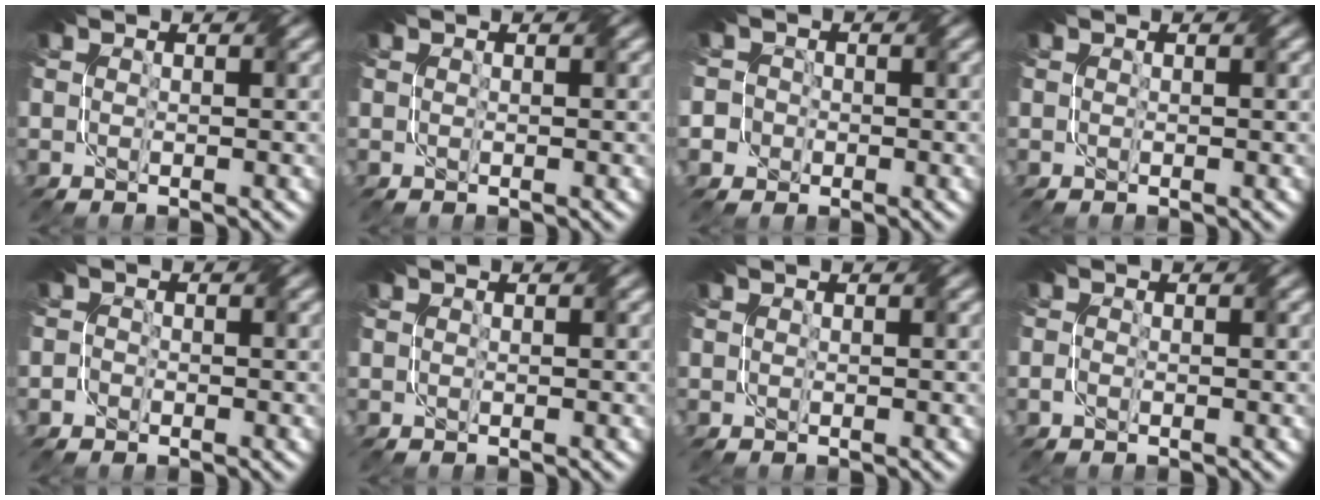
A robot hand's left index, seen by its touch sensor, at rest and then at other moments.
{"total": 0.0}
{"total": 3.7, "force": [-1.6, 3.3, 0.4], "torque": [0.001, 0.017, -0.056]}
{"total": 0.0}
{"total": 0.9, "force": [-0.9, 0.2, -0.1], "torque": [0.013, 0.002, -0.020]}
{"total": 0.0}
{"total": 0.0}
{"total": 0.8, "force": [-0.7, -0.2, 0.1], "torque": [-0.003, 0.003, -0.019]}